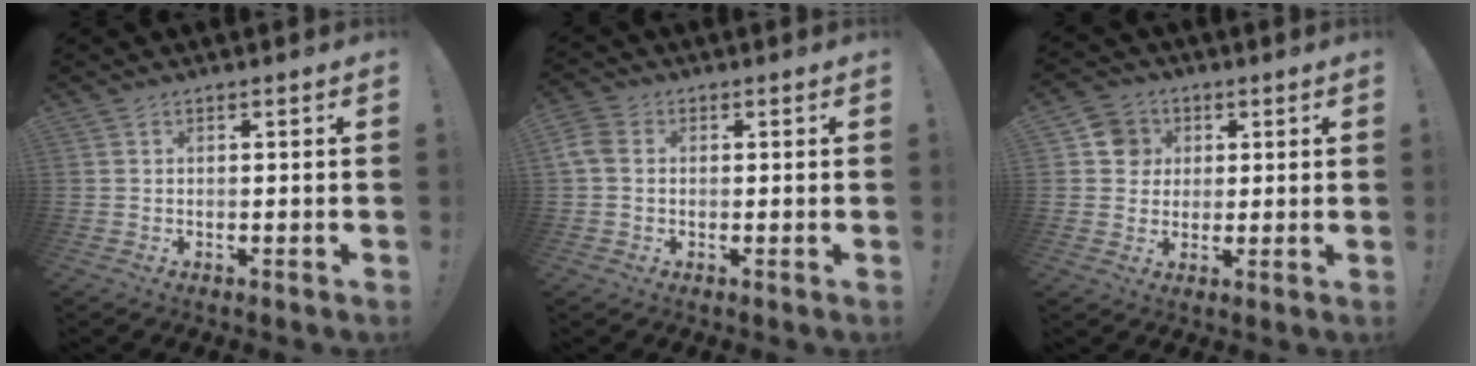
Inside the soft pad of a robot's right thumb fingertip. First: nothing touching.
{"total": 6.2, "force": [0.6, 5.0, 3.6], "torque": [-0.082, 0.005, 0.011]}
{"total": 8.2, "force": [2.2, 7.7, 2.1], "torque": [-0.014, -0.009, 0.044]}